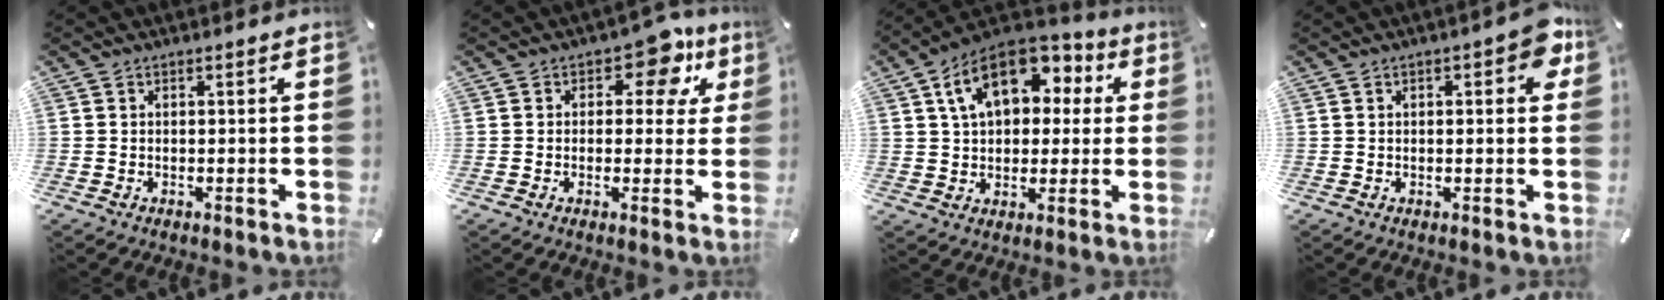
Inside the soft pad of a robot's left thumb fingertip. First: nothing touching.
{"total": 9.7, "force": [4.7, 5.5, 6.4], "torque": [-0.066, -0.026, 0.072]}
{"total": 15.2, "force": [6.1, 10.2, 9.4], "torque": [-0.171, -0.012, 0.113]}
{"total": 5.6, "force": [1.7, 2.3, 4.9], "torque": [-0.061, 0.000, 0.022]}